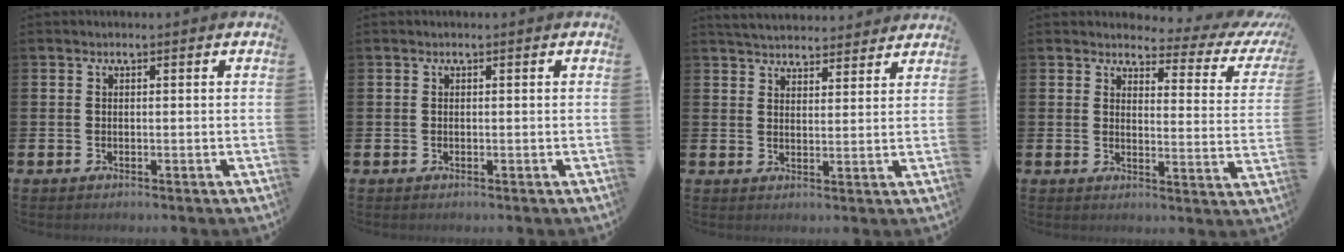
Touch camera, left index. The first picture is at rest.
{"total": 0.0}
{"total": 4.8, "force": [4.7, 0.8, 0.1], "torque": [-0.013, -0.026, 0.085]}
{"total": 2.9, "force": [2.5, 1.3, 0.9], "torque": [-0.013, -0.033, 0.029]}